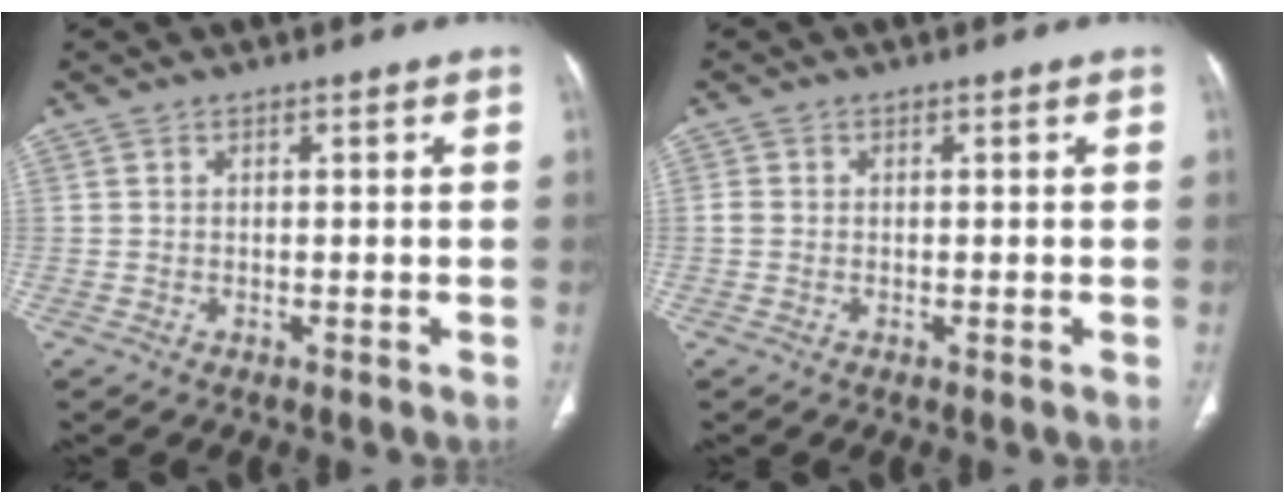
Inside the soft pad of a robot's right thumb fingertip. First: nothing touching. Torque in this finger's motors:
{"motor_torque": [0.22, 0.30, 0.36, -0.09, 0.11]}